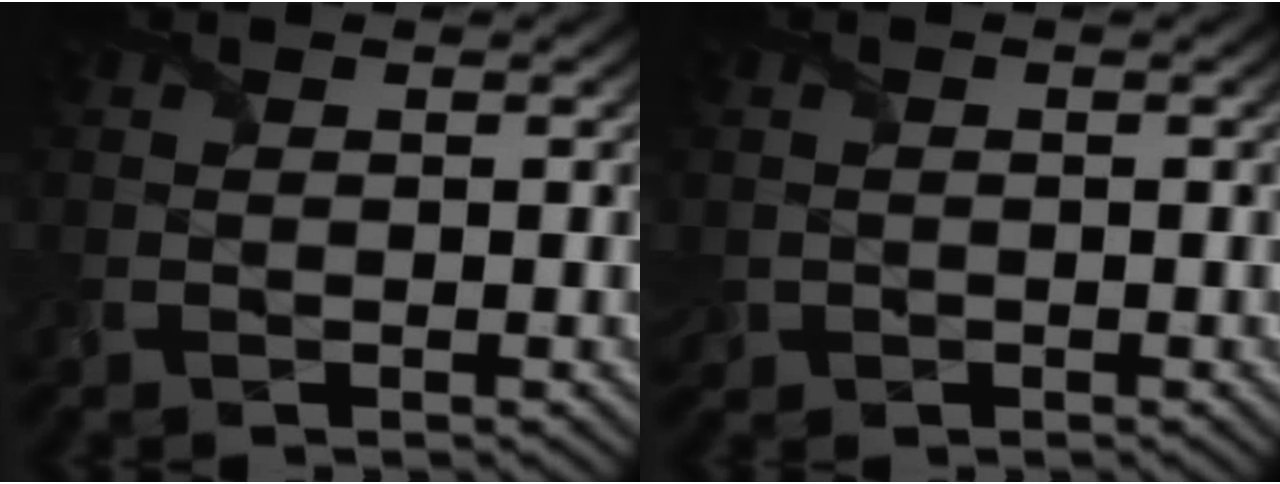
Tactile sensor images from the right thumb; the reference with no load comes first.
{"total": 1.2, "force": [-0.2, 1.2, 0.3], "torque": [-0.012, -0.009, -0.004]}